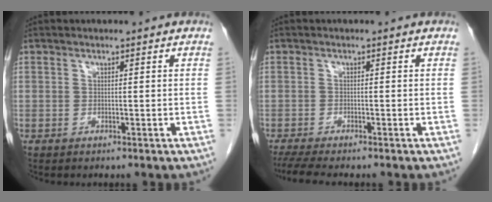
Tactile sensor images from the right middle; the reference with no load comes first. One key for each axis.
{"total": 5.3, "fx": -4.5, "fy": 0.3, "fz": 2.8, "tx": -0.044, "ty": -0.014, "tz": -0.073}